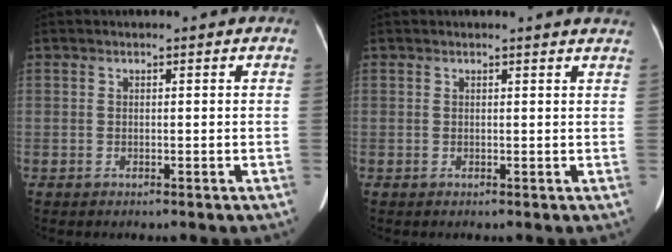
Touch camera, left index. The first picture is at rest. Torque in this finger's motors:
{"motor_torque": [-0.19, -1.08, -0.01, 0.01]}